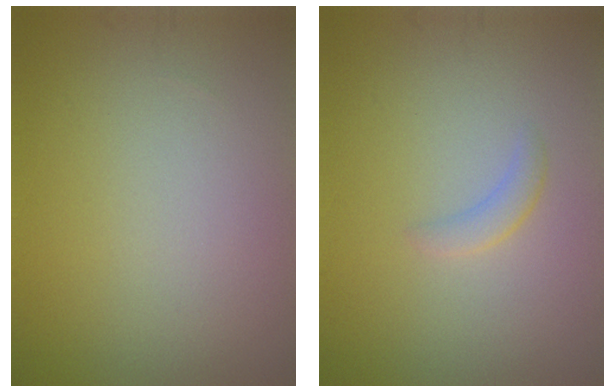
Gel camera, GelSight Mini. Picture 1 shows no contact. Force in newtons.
{"total": 1.2, "press": 1.2, "slide": 0.1}